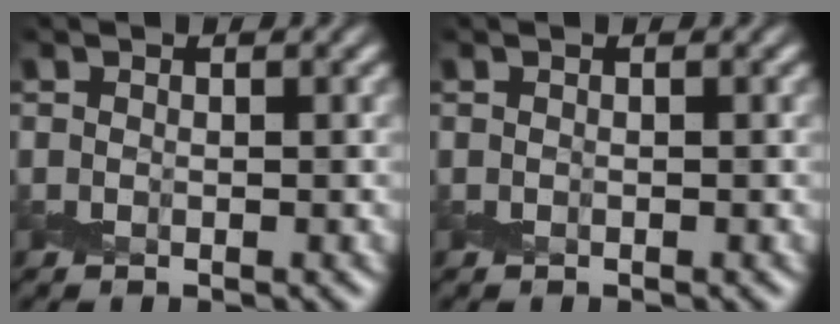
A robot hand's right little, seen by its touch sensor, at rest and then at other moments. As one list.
[{"total": 0.0}]